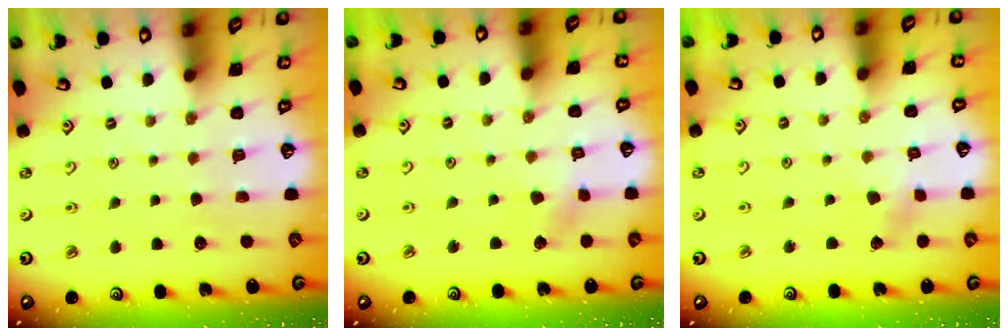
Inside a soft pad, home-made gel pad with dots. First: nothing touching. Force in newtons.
{"total": 3.3, "press": 3.2, "slide": 0.3}
{"total": 2.4, "press": 2.2, "slide": 0.9}